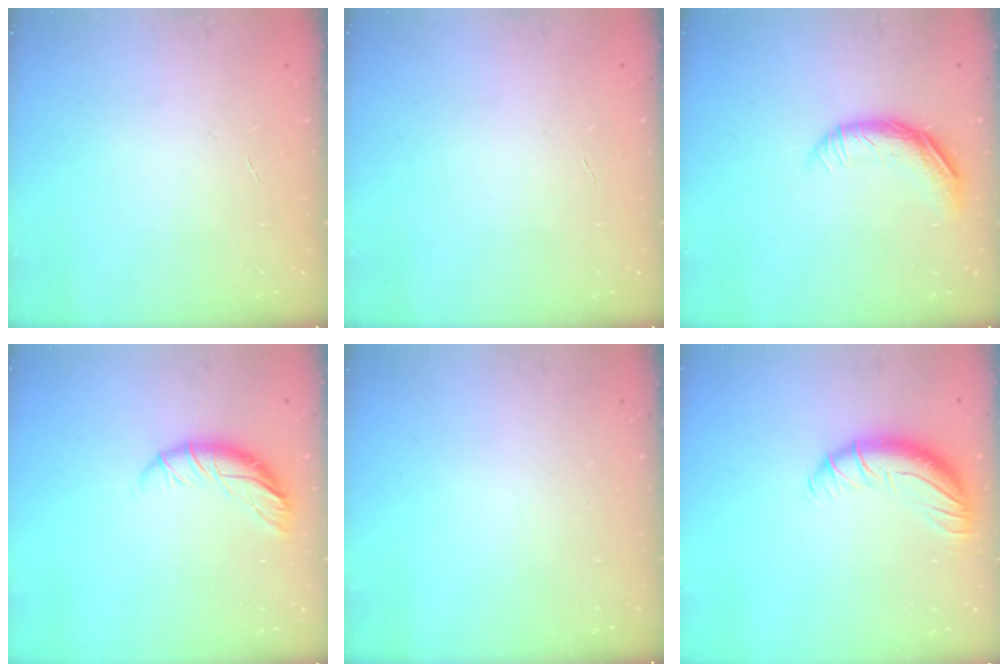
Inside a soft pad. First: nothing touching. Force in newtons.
{"total": 0.0}
{"total": 10.8, "press": 10.5, "slide": 2.3}
{"total": 9.1, "press": 9.1, "slide": 0.4}
{"total": 0.0}
{"total": 10.8, "press": 10.5, "slide": 2.2}